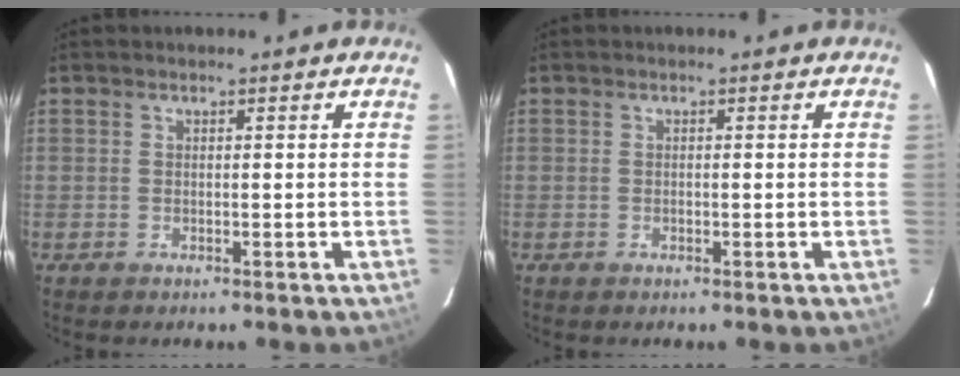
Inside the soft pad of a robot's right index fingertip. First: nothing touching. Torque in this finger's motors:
{"motor_torque": [-0.07, 0.01, 0.09, 0.00]}